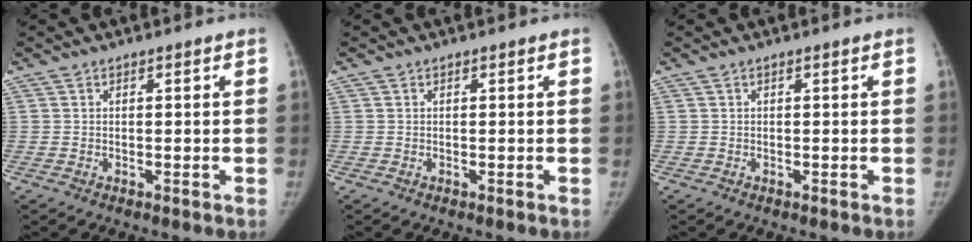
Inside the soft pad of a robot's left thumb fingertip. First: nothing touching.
{"total": 0.0}
{"total": 0.0}